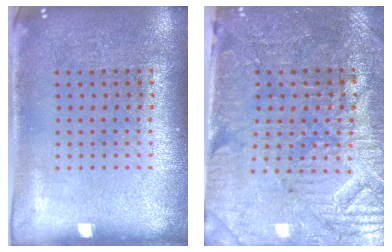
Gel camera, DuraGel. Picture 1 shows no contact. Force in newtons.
{"total": 3.7, "press": 3.5, "slide": 1.2}